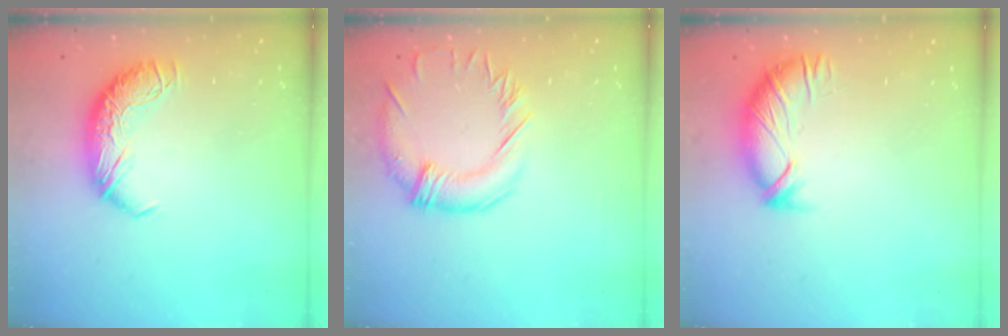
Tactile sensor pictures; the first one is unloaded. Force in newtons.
{"total": 1.9, "press": 1.6, "slide": 1.1}
{"total": 3.6, "press": 3.3, "slide": 1.4}